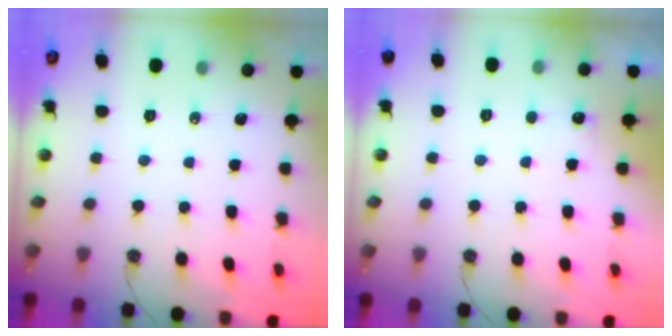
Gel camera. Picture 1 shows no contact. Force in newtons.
{"total": 4.4, "press": 4.3, "slide": 1.2}